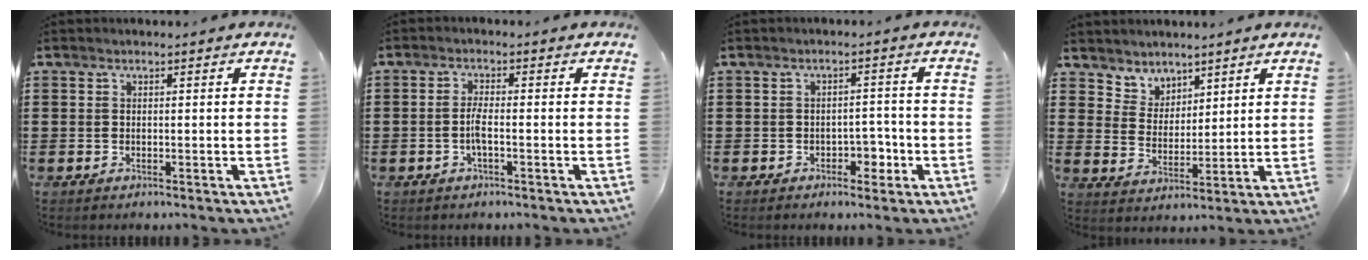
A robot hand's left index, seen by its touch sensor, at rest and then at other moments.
{"total": 2.9, "force": [-0.9, 0.5, 2.7], "torque": [-0.065, -0.005, -0.021]}
{"total": 3.3, "force": [-1.9, 1.9, 1.9], "torque": [-0.037, 0.006, -0.039]}
{"total": 4.5, "force": [3.8, 2.3, -0.6], "torque": [-0.011, -0.008, 0.072]}